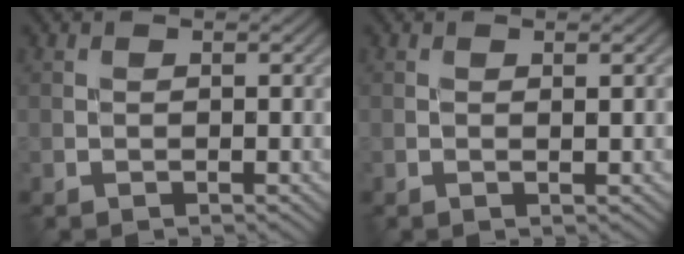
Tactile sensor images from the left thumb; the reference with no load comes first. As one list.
[{"total": 1.0, "force": [0.2, 0.2, 1.0], "torque": [-0.018, 0.001, 0.002]}]